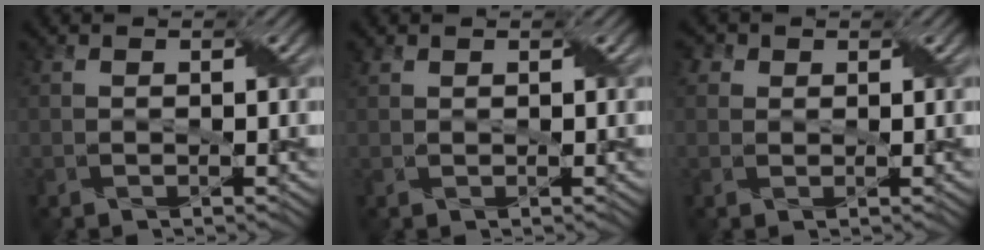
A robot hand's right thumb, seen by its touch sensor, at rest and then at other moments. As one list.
[{"total": 0.9, "force": [0.7, 0.5, 0.2], "torque": [-0.010, 0.004, 0.016]}, {"total": 2.5, "force": [1.4, 1.9, 0.8], "torque": [-0.026, 0.003, 0.017]}]